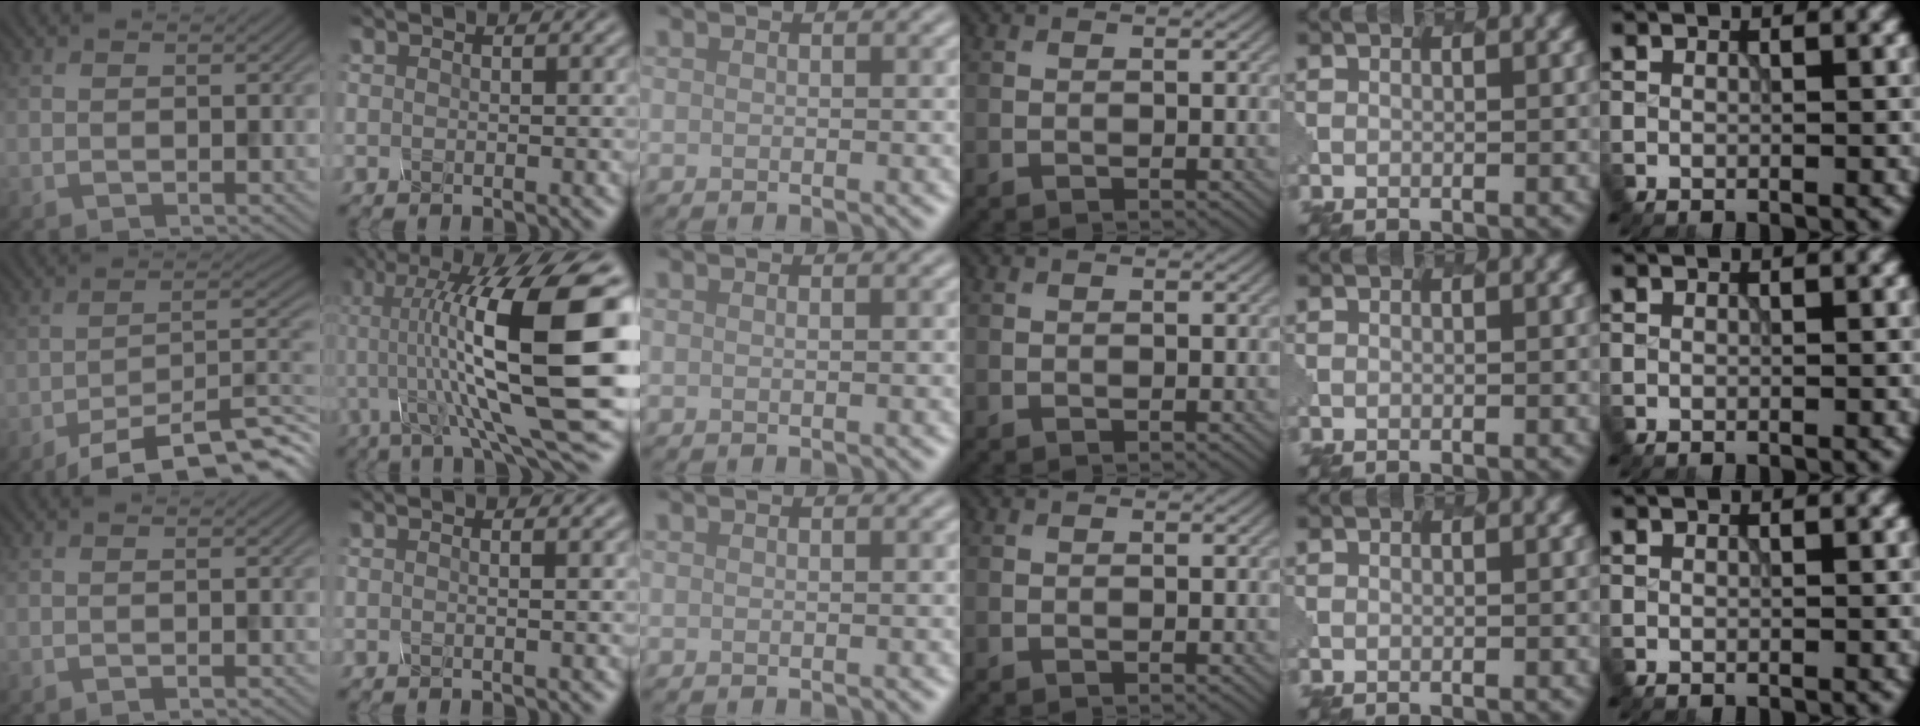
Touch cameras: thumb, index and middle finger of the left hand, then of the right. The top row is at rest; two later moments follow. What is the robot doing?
{"motion": "shake", "object": "salt shaker"}